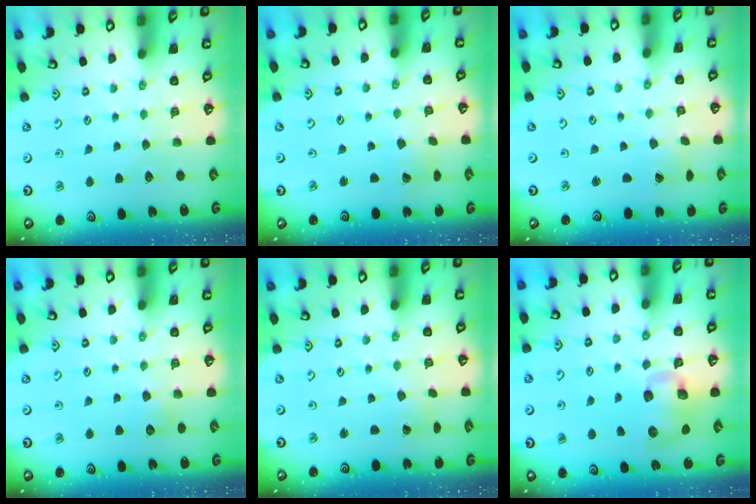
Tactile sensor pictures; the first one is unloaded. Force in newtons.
{"total": 2.6, "press": 2.6, "slide": 0.3}
{"total": 0.6, "press": 0.5, "slide": 0.2}
{"total": 5.7, "press": 5.6, "slide": 0.7}
{"total": 1.8, "press": 1.7, "slide": 0.1}
{"total": 10.5, "press": 10.4, "slide": 1.8}